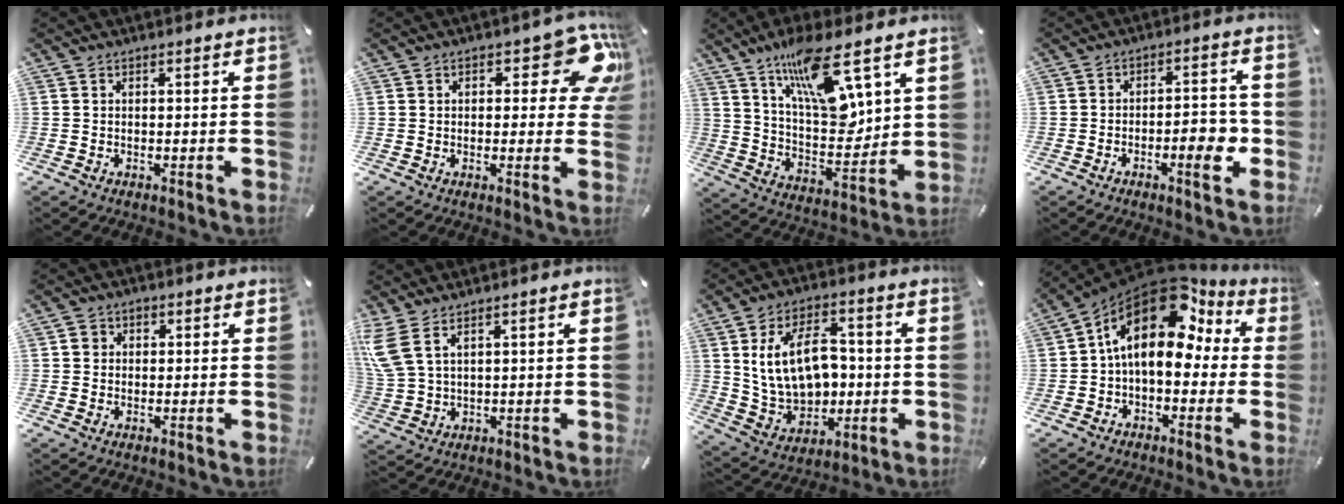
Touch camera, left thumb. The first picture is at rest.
{"total": 12.1, "force": [5.1, 6.2, 9.1], "torque": [-0.103, -0.028, 0.088]}
{"total": 16.8, "force": [10.6, 5.9, 11.6], "torque": [-0.207, -0.058, 0.178]}
{"total": 7.9, "force": [-2.6, 3.2, 6.7], "torque": [-0.096, 0.013, -0.042]}
{"total": 2.6, "force": [0.2, 2.4, 1.0], "torque": [-0.003, 0.003, -0.003]}
{"total": 6.0, "force": [3.6, 2.5, 4.1], "torque": [-0.109, -0.015, 0.064]}
{"total": 15.7, "force": [1.4, 11.3, 10.8], "torque": [-0.198, 0.007, 0.031]}
{"total": 17.2, "force": [5.4, 10.6, 12.4], "torque": [-0.214, -0.032, 0.086]}